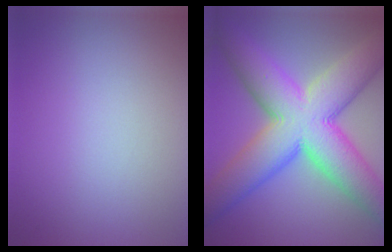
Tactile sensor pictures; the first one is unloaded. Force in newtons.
{"total": 13.6, "press": 13.6, "slide": 0.4}